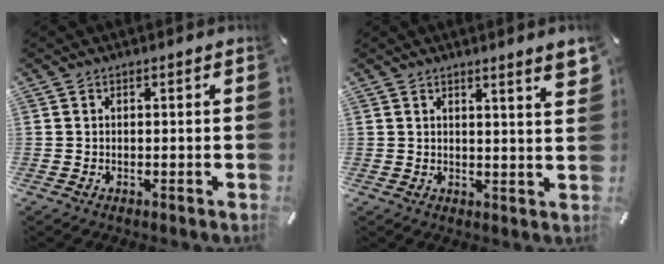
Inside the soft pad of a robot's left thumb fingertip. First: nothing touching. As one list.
[{"total": 4.0, "force": [2.7, -0.2, 3.0], "torque": [-0.046, -0.019, 0.044]}]